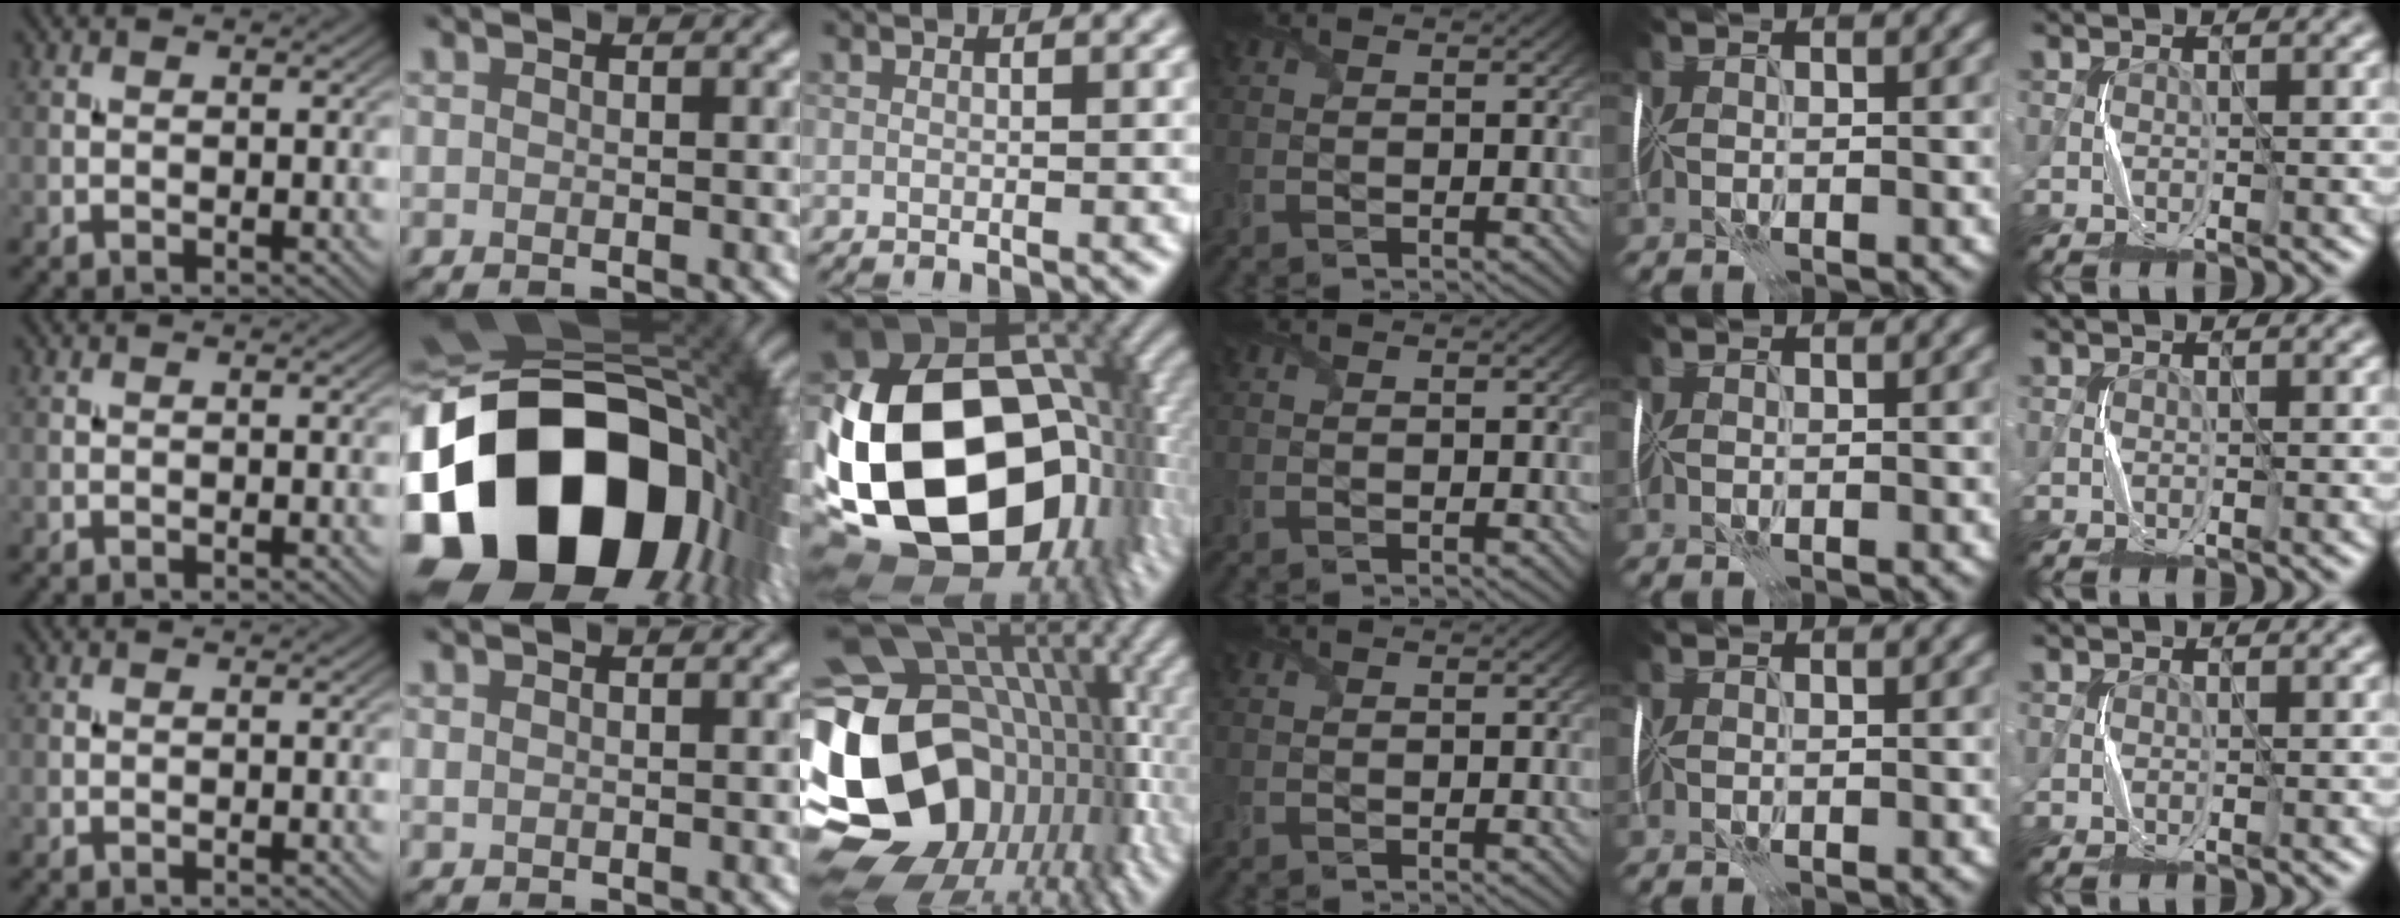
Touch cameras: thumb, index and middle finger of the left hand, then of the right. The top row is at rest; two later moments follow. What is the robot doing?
{"motion": "fold", "object": "shipping label"}